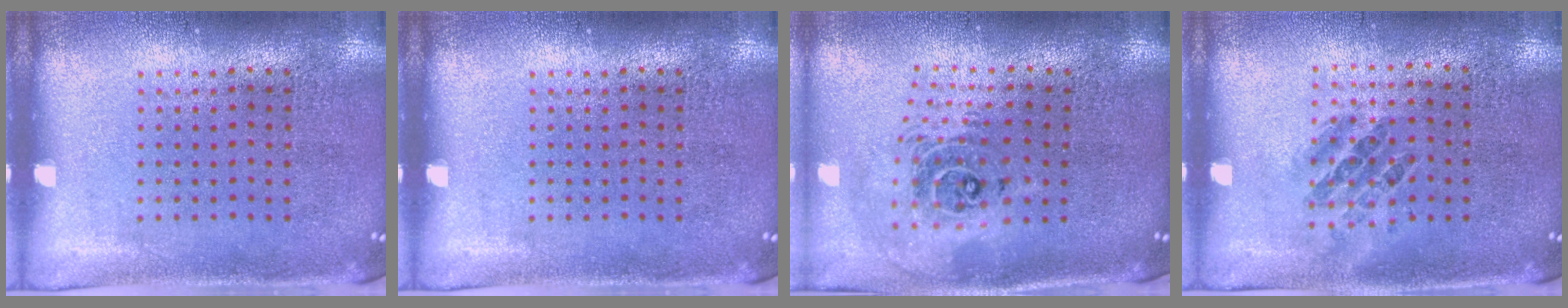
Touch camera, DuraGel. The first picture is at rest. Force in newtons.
{"total": 0.0}
{"total": 2.3, "press": 1.8, "slide": 1.5}
{"total": 0.9, "press": 0.8, "slide": 0.5}